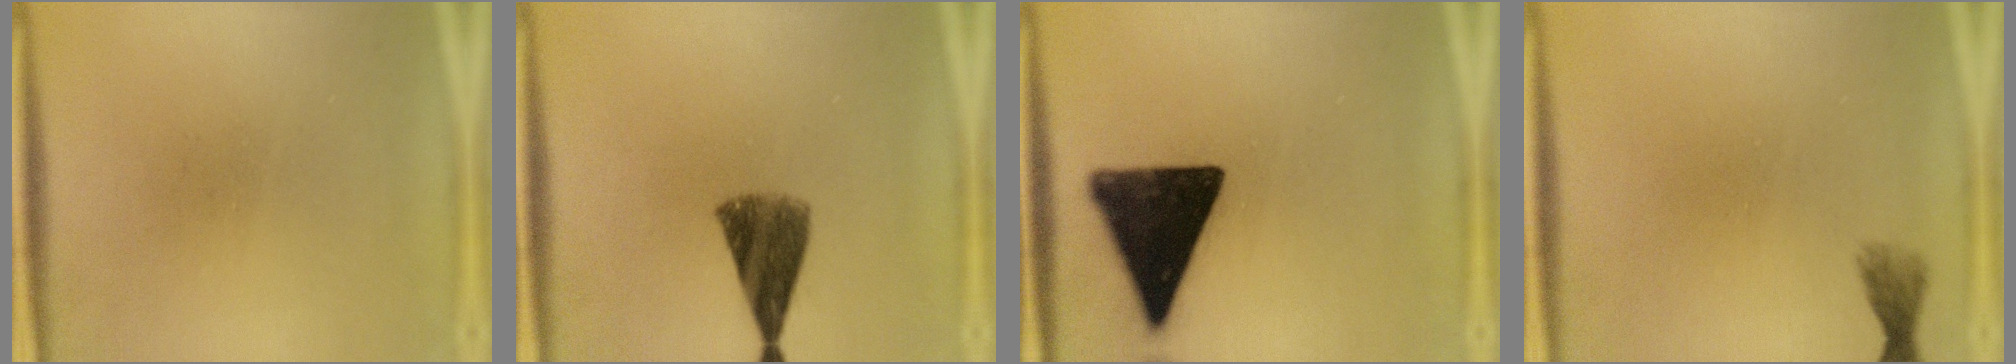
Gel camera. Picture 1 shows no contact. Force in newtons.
{"total": 7.6}
{"total": 16.3}
{"total": 1.5}